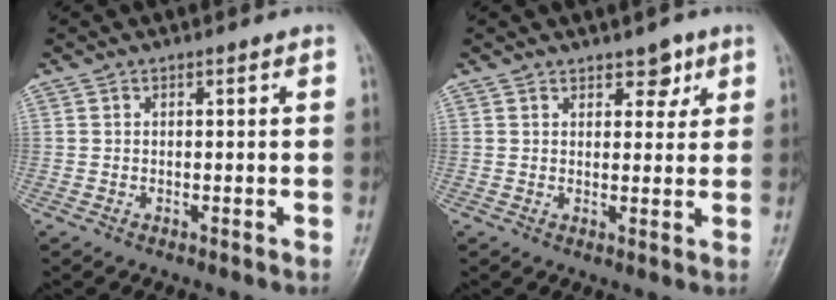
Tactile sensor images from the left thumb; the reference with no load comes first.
{"total": 3.5, "force": [2.2, 2.0, 1.8], "torque": [0.000, -0.011, 0.031]}